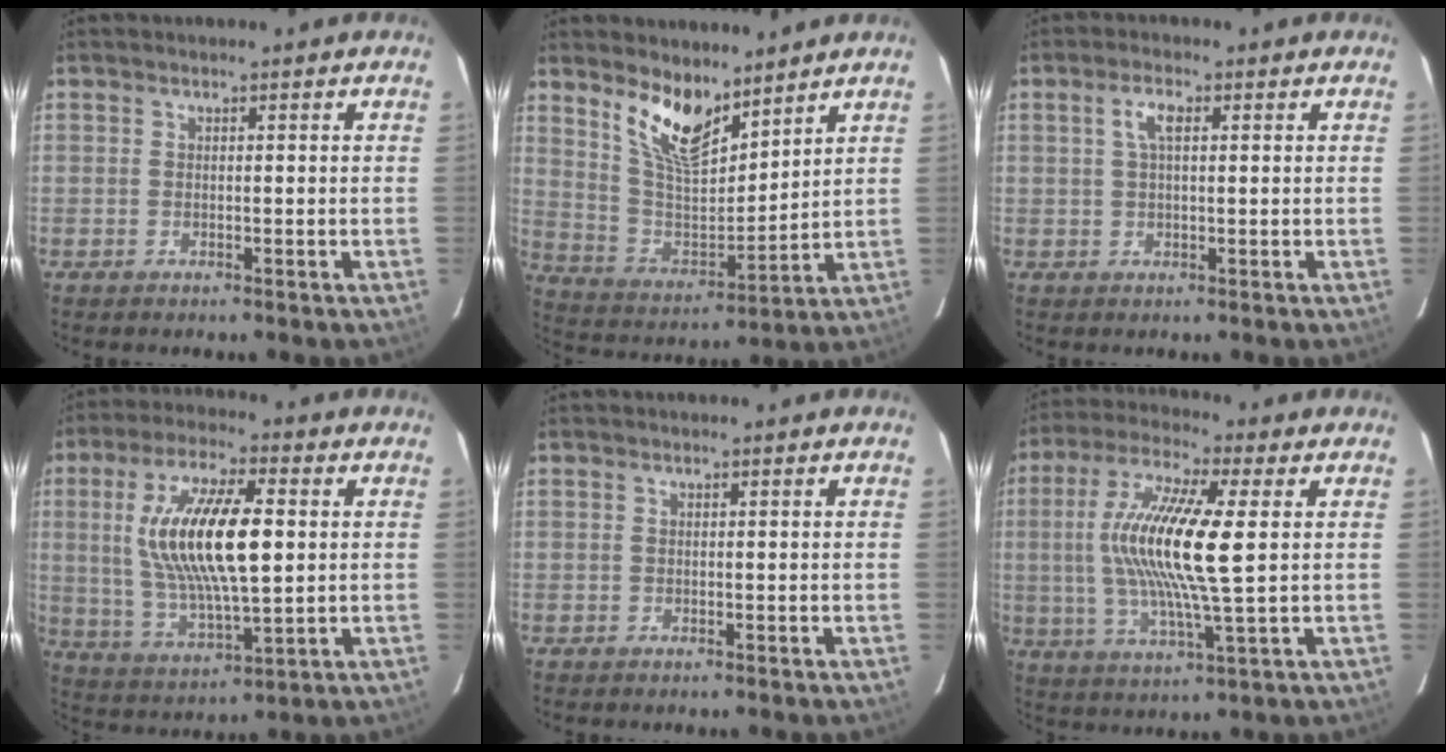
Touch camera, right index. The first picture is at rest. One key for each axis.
{"total": 12.2, "fx": 8.8, "fy": 4.5, "fz": 7.3, "tx": -0.141, "ty": -0.005, "tz": 0.176}
{"total": 3.2, "fx": 0.9, "fy": 1.2, "fz": 2.8, "tx": -0.056, "ty": 0.009, "tz": 0.017}
{"total": 17.7, "fx": 2.7, "fy": 5.7, "fz": 16.5, "tx": -0.316, "ty": 0.004, "tz": 0.058}
{"total": 0.0}
{"total": 16.3, "fx": 1.9, "fy": 2.4, "fz": 16.0, "tx": -0.304, "ty": 0.002, "tz": 0.031}